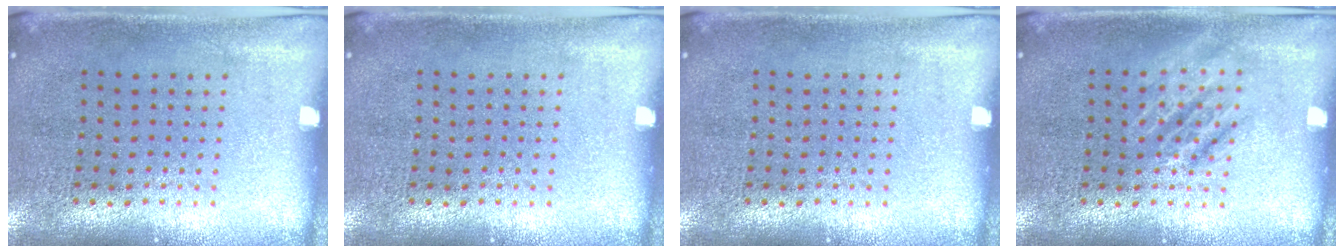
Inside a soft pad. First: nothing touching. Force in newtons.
{"total": 0.0}
{"total": 0.0}
{"total": 2.0, "press": 2.0, "slide": 0.3}